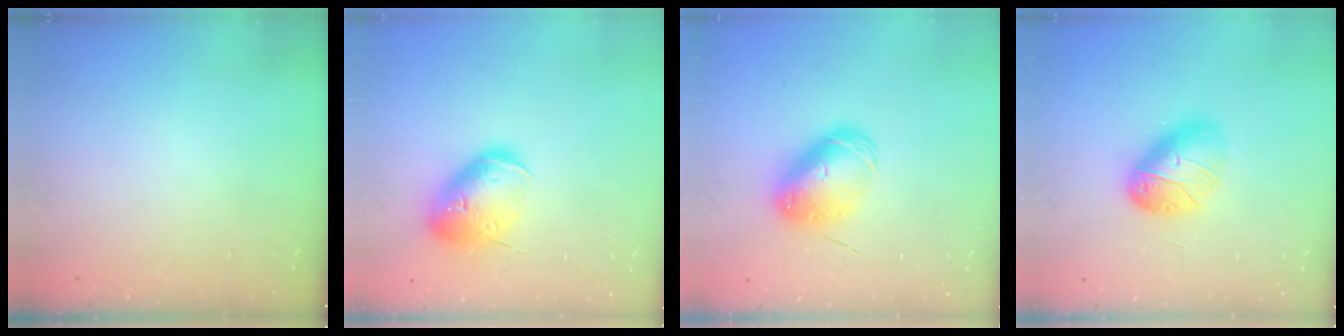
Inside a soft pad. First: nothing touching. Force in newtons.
{"total": 17.2, "press": 17.1, "slide": 2.4}
{"total": 9.9, "press": 9.8, "slide": 1.4}
{"total": 13.5, "press": 13.5, "slide": 0.7}